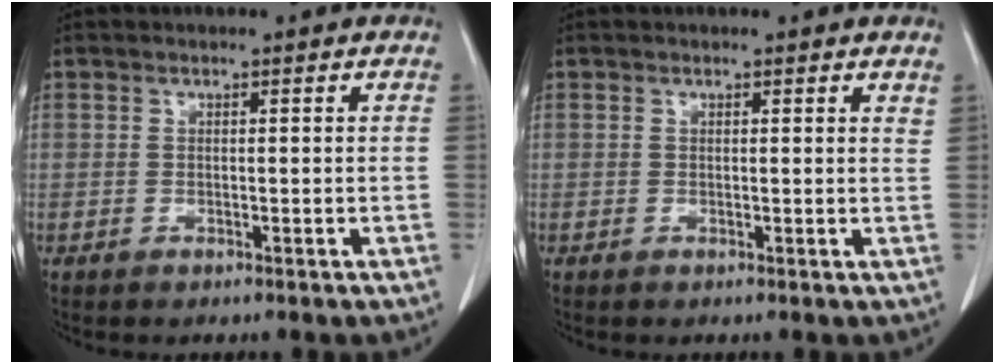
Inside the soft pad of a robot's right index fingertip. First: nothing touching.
{"total": 1.3, "force": [1.2, 0.3, 0.3], "torque": [-0.004, -0.003, 0.005]}